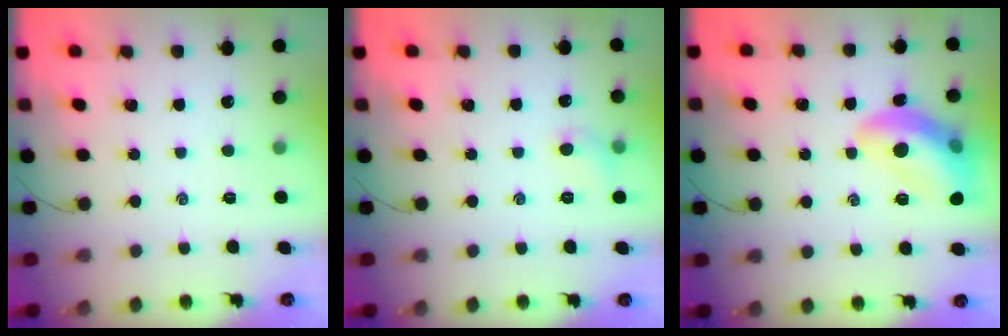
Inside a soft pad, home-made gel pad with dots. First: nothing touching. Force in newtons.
{"total": 5.3, "press": 5.1, "slide": 1.5}
{"total": 14.7, "press": 14.7, "slide": 1.3}